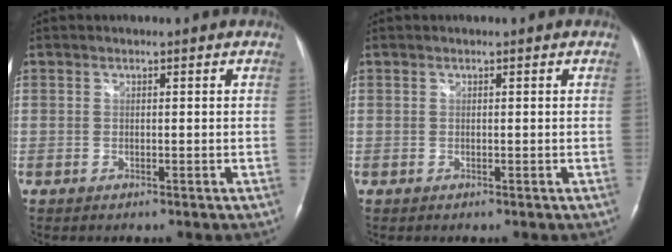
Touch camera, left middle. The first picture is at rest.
{"total": 0.0}